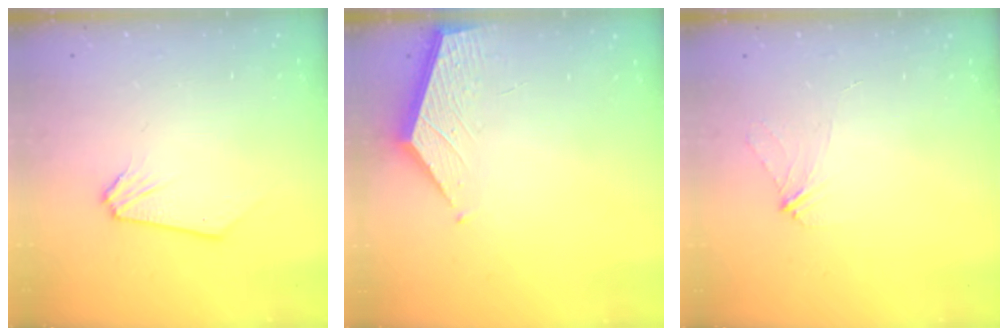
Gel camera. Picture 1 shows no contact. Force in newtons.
{"total": 1.9, "press": 1.9, "slide": 0.2}
{"total": 2.4, "press": 2.4, "slide": 0.5}